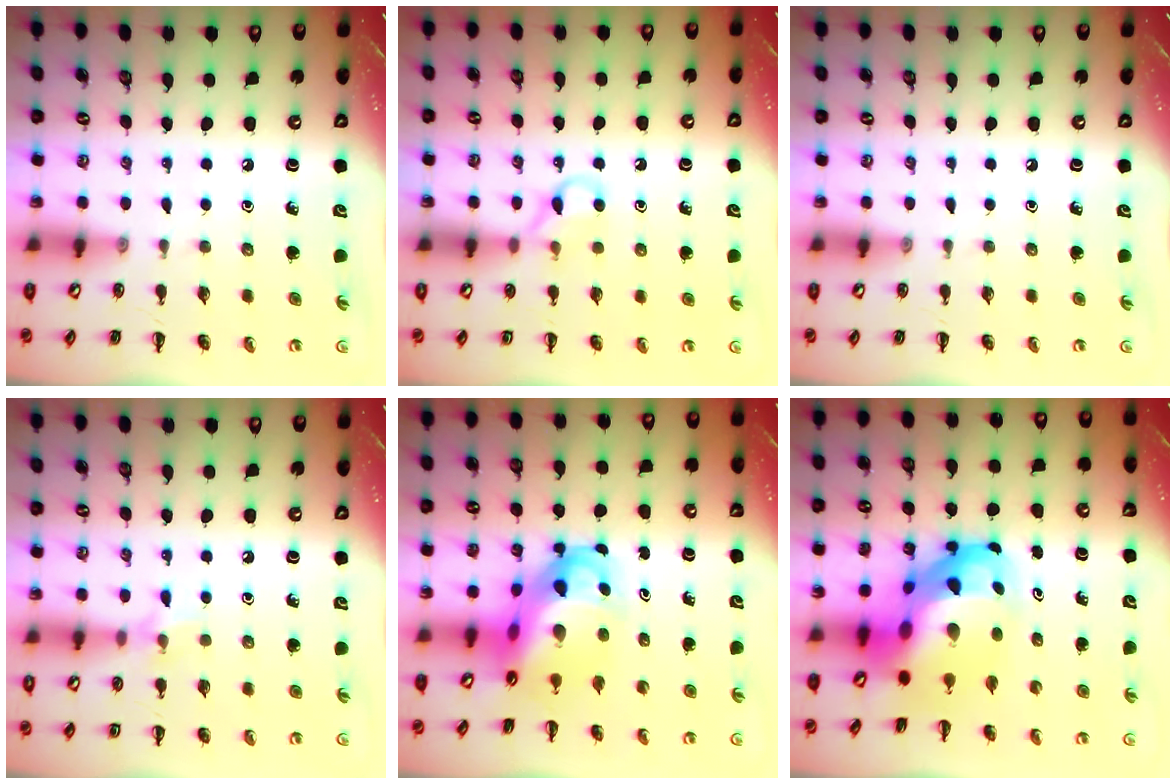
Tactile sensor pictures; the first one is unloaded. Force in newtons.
{"total": 6.1, "press": 5.9, "slide": 1.7}
{"total": 0.0}
{"total": 6.2, "press": 6.1, "slide": 1.3}
{"total": 9.7, "press": 9.2, "slide": 3.0}
{"total": 14.2, "press": 13.7, "slide": 3.8}